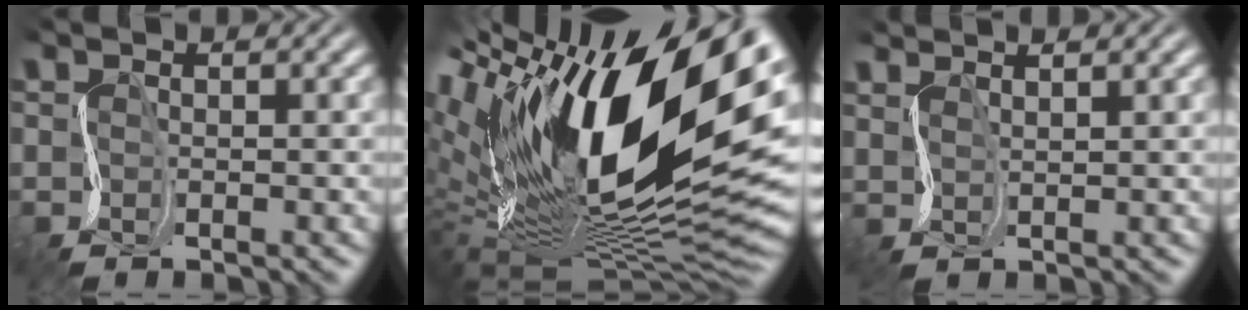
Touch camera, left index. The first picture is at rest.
{"total": 17.3, "force": [6.4, 7.9, 13.9], "torque": [-0.259, 0.025, 0.106]}
{"total": 2.1, "force": [2.0, 0.4, 0.4], "torque": [0.003, 0.017, 0.020]}